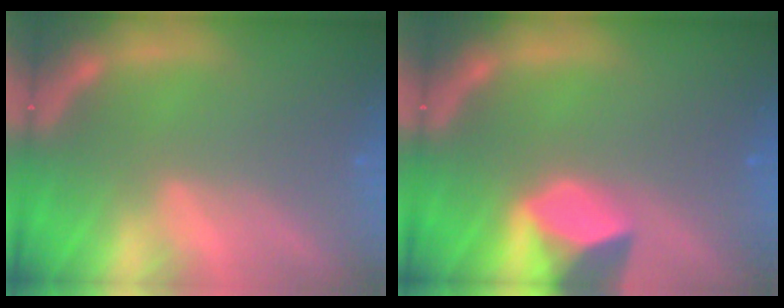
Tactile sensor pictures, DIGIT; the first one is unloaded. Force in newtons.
{"total": 4.4}